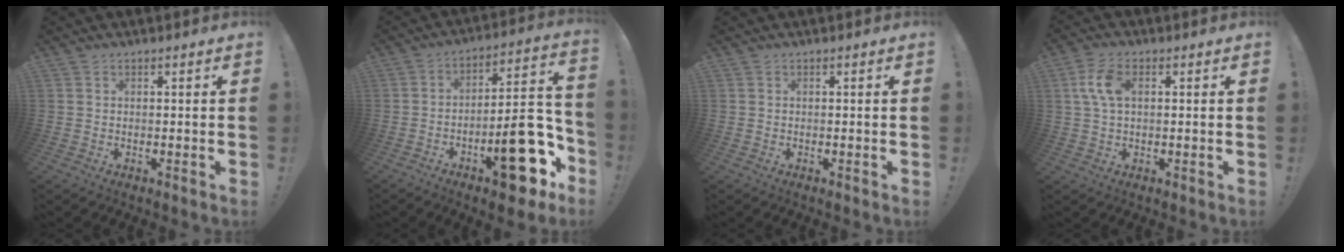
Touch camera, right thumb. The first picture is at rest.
{"total": 20.2, "force": [-9.2, 7.4, 16.3], "torque": [-0.184, 0.059, -0.137]}
{"total": 0.0}
{"total": 7.6, "force": [1.7, 4.3, 5.9], "torque": [-0.112, 0.000, 0.030]}